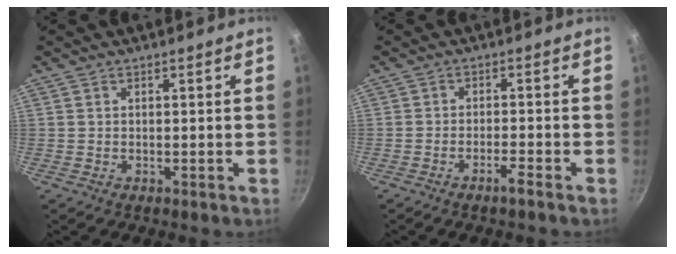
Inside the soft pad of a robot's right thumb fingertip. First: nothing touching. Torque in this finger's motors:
{"motor_torque": [0.16, 0.39, 0.42, 0.12, 0.05]}